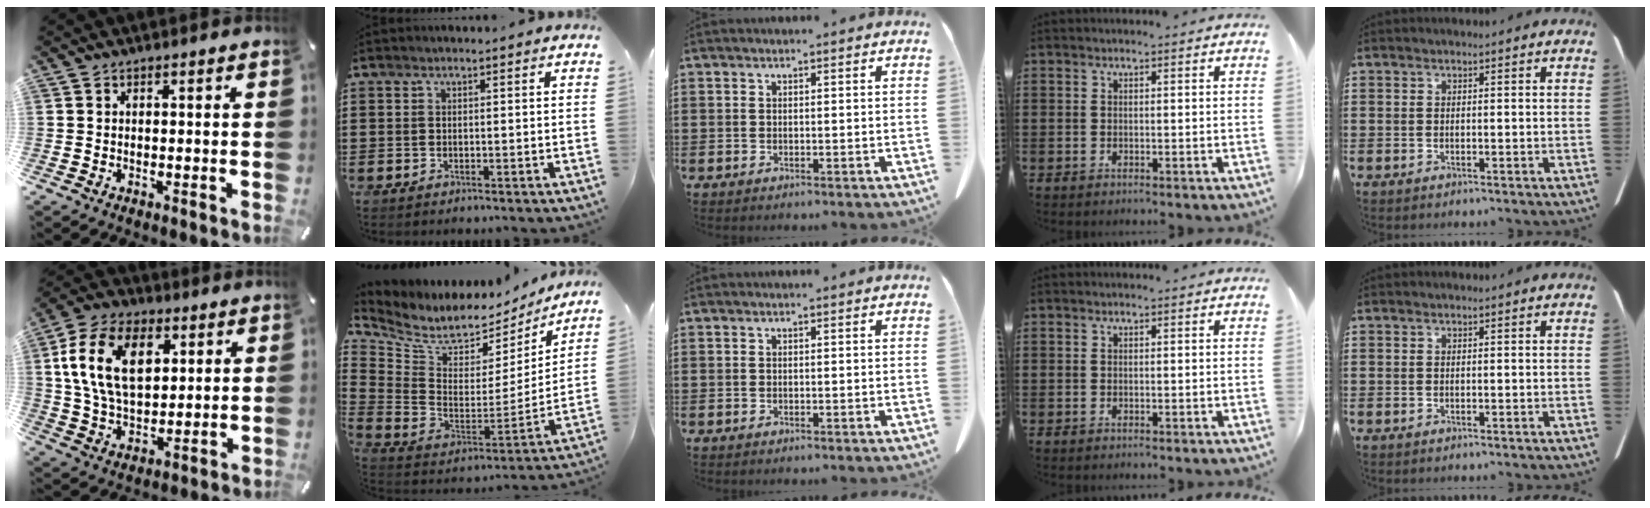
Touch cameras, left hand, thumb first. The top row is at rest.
{"thumb": {"total": 16.0, "force": [5.1, 10.3, 11.2], "torque": [-0.234, 0.004, 0.089]}, "index": {"total": 5.6, "force": [4.9, 2.5, 1.1], "torque": [-0.061, -0.050, 0.084]}}